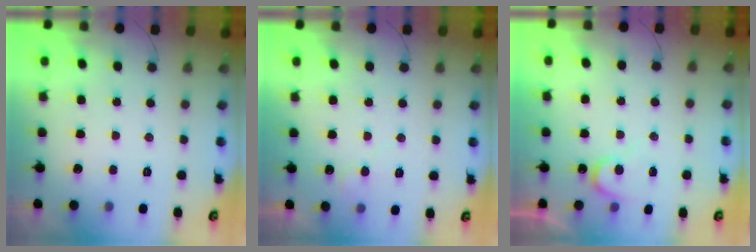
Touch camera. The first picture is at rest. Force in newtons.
{"total": 4.4, "press": 4.4, "slide": 0.4}
{"total": 5.8, "press": 5.8, "slide": 0.6}